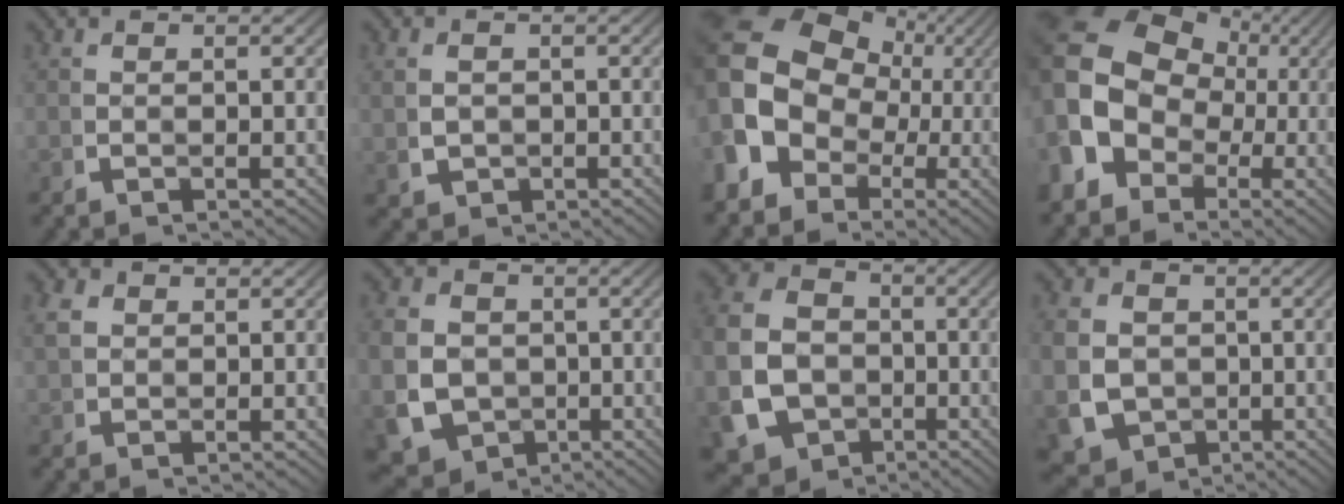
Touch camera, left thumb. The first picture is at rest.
{"total": 2.8, "force": [-0.1, 2.3, 1.5], "torque": [-0.040, -0.016, 0.011]}
{"total": 13.9, "force": [1.4, 10.4, 9.1], "torque": [-0.202, -0.023, 0.028]}
{"total": 12.6, "force": [1.1, 9.6, 8.1], "torque": [-0.184, -0.024, 0.024]}
{"total": 2.1, "force": [1.1, 1.5, 0.9], "torque": [-0.021, -0.003, 0.027]}
{"total": 11.6, "force": [-3.2, 10.1, 4.8], "torque": [-0.118, -0.057, -0.038]}
{"total": 14.4, "force": [-2.8, 12.3, 7.0], "torque": [-0.152, -0.052, -0.038]}
{"total": 10.4, "force": [-2.6, 9.0, 4.5], "torque": [-0.109, -0.055, -0.026]}